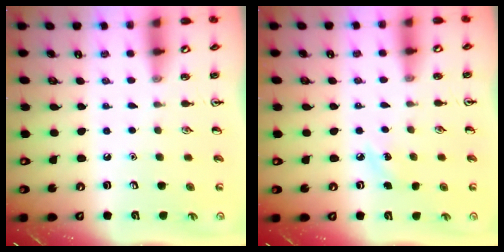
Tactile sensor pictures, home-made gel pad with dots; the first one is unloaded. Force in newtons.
{"total": 4.5, "press": 4.2, "slide": 1.6}